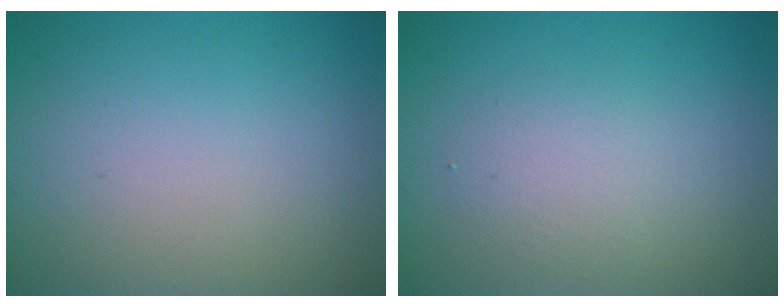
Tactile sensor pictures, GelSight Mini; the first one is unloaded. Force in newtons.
{"total": 2.3, "press": 2.3, "slide": 0.1}